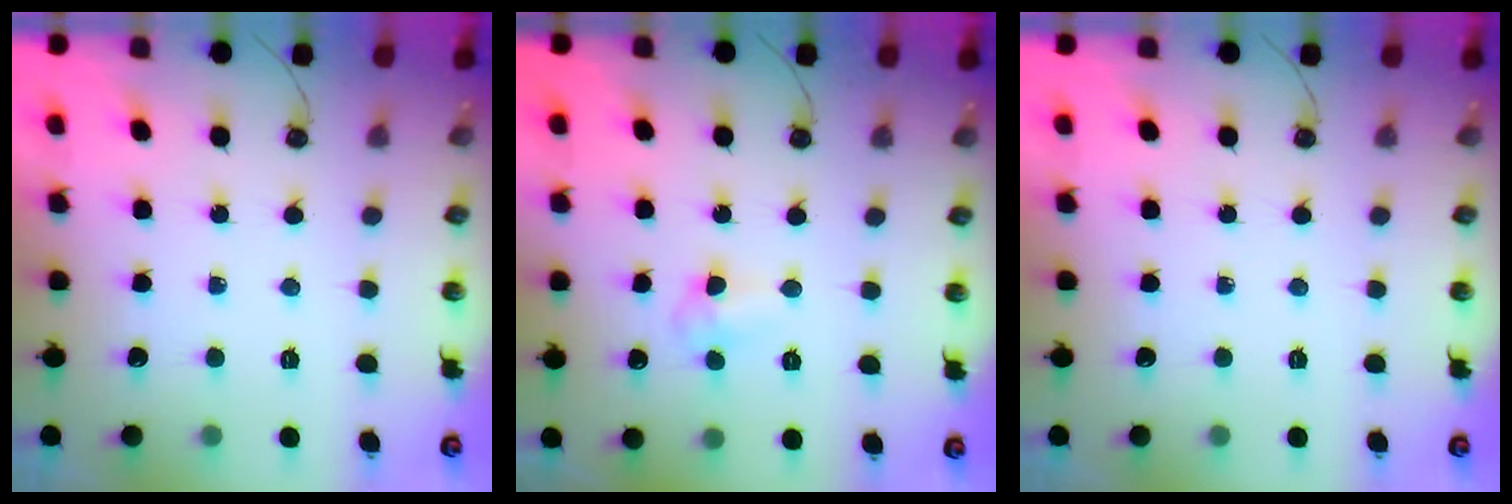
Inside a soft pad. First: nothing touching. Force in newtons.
{"total": 3.2, "press": 3.2, "slide": 0.5}
{"total": 0.0}